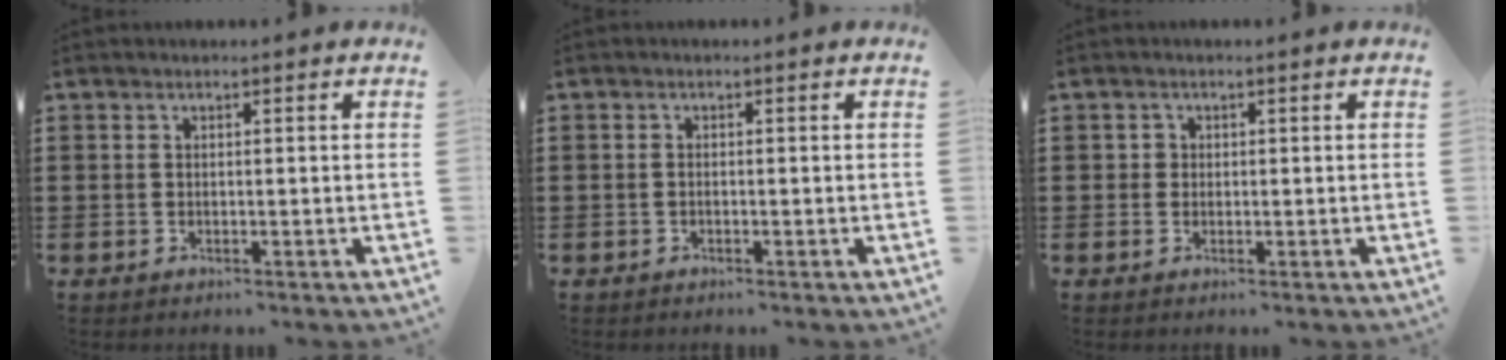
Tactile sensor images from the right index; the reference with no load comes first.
{"total": 0.0}
{"total": 1.0, "force": [0.1, 1.0, 0.2], "torque": [-0.008, 0.004, 0.001]}